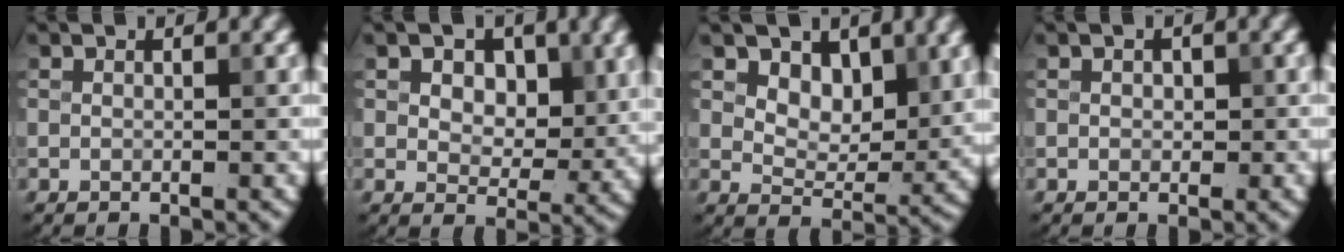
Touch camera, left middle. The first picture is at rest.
{"total": 4.7, "force": [1.7, 3.2, 3.0], "torque": [-0.049, -0.011, 0.018]}
{"total": 4.8, "force": [2.5, 3.0, 2.8], "torque": [-0.045, -0.018, 0.033]}
{"total": 0.8, "force": [0.0, 0.6, 0.5], "torque": [-0.005, -0.003, 0.000]}